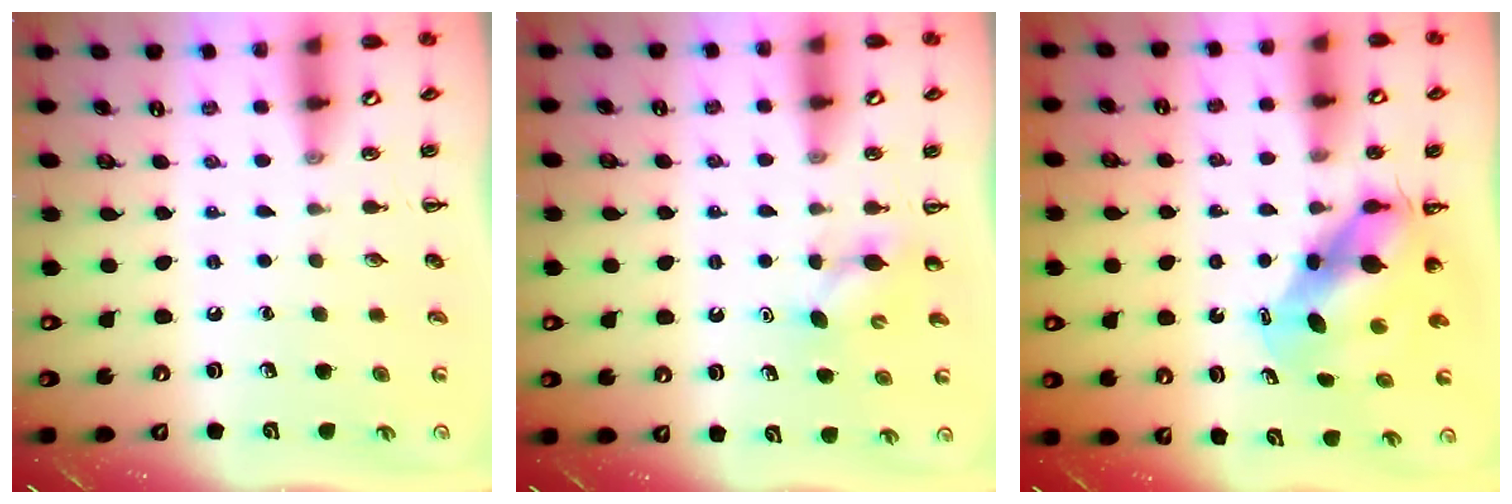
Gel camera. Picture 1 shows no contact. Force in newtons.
{"total": 4.3, "press": 4.1, "slide": 1.3}
{"total": 6.4, "press": 6.2, "slide": 1.6}